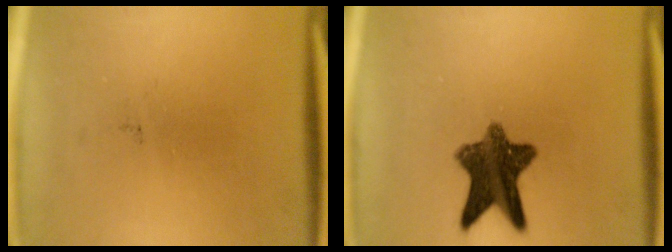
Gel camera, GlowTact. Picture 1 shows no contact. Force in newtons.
{"total": 10.0}